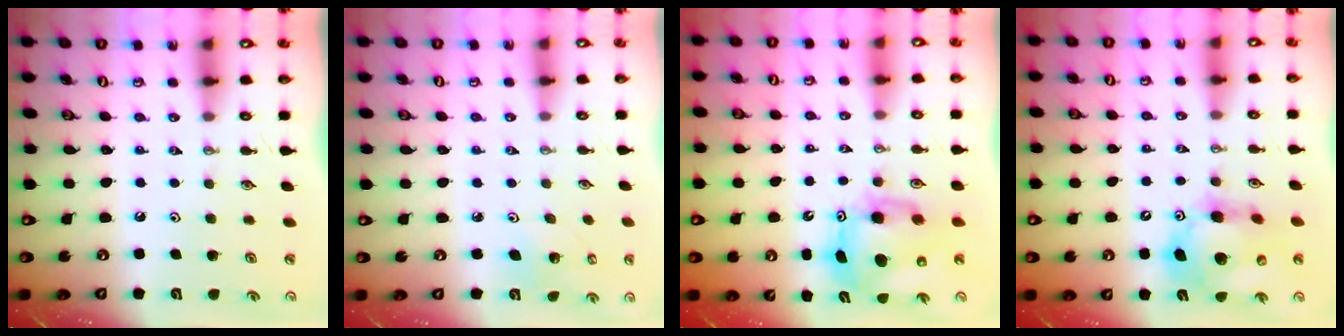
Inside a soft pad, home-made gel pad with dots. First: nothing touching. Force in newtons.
{"total": 3.1, "press": 3.0, "slide": 0.8}
{"total": 10.8, "press": 10.8, "slide": 0.9}
{"total": 14.7, "press": 14.5, "slide": 2.4}